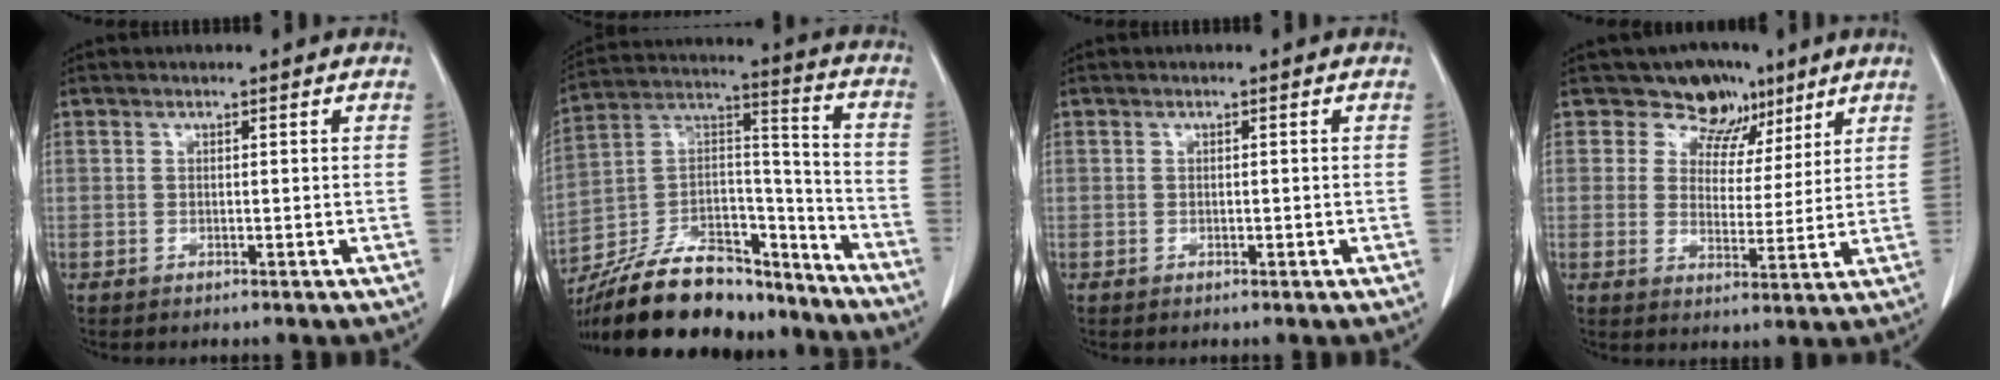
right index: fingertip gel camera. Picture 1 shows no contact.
{"total": 27.1, "force": [-22.1, 9.6, 12.4], "torque": [-0.257, 0.003, -0.365]}
{"total": 0.7, "force": [-0.2, 0.5, 0.5], "torque": [-0.013, 0.002, -0.002]}
{"total": 8.1, "force": [5.7, 5.7, 0.9], "torque": [0.004, 0.004, 0.084]}